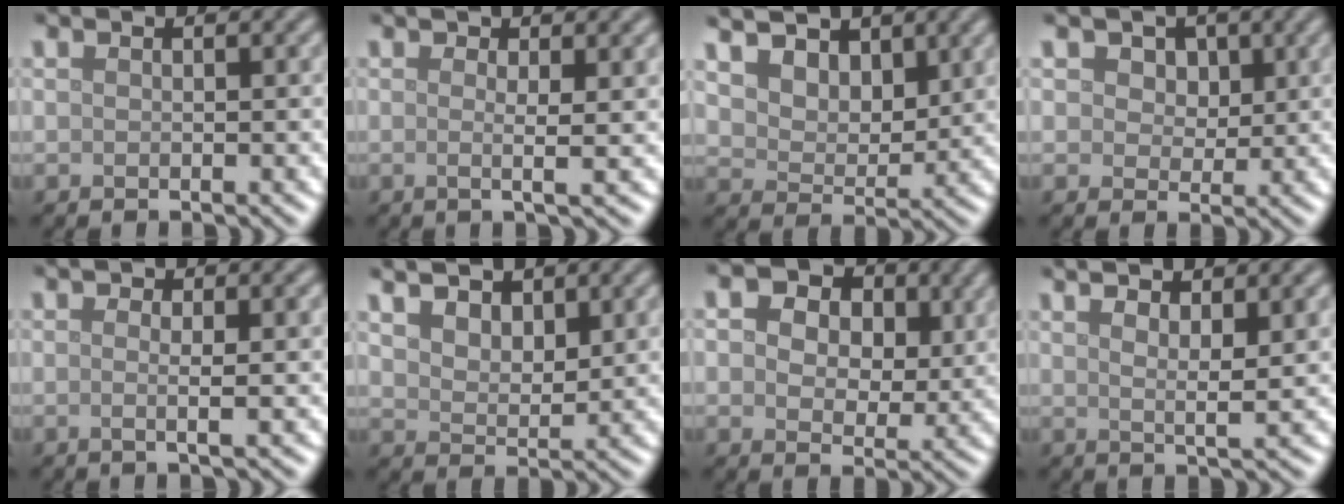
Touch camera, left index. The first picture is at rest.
{"total": 3.0, "force": [0.5, 0.7, 2.9], "torque": [-0.040, -0.001, -0.005]}
{"total": 9.1, "force": [5.8, 5.6, 4.2], "torque": [-0.100, 0.013, 0.089]}
{"total": 3.7, "force": [1.9, 2.6, 1.9], "torque": [-0.040, 0.002, 0.020]}
{"total": 3.9, "force": [0.8, 1.5, 3.5], "torque": [-0.025, 0.004, -0.013]}
{"total": 6.2, "force": [4.2, 3.2, 3.2], "torque": [-0.073, 0.015, 0.058]}
{"total": 8.9, "force": [3.7, 6.0, 5.5], "torque": [-0.083, 0.013, 0.041]}
{"total": 4.0, "force": [2.2, 1.0, 3.2], "torque": [-0.045, -0.001, 0.032]}